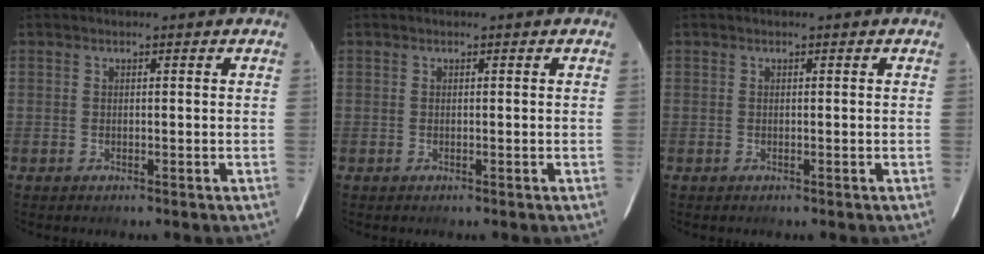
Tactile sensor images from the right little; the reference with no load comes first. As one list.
[{"total": 0.0}, {"total": 0.0}]